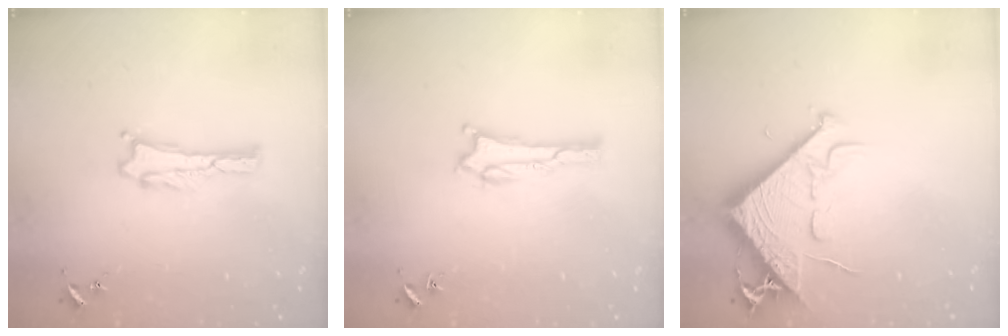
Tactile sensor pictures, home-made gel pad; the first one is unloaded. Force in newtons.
{"total": 1.3, "press": 1.3, "slide": 0.4}
{"total": 9.0, "press": 8.9, "slide": 1.1}